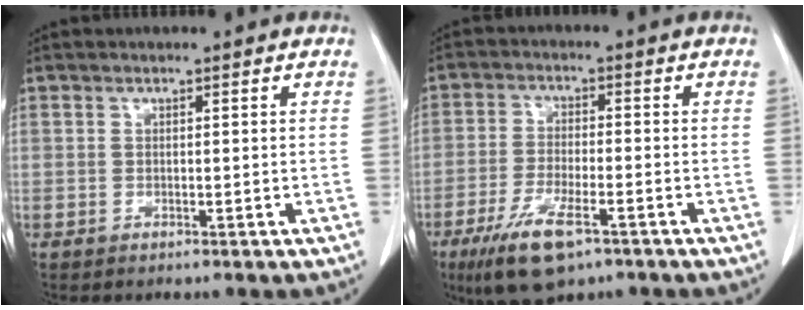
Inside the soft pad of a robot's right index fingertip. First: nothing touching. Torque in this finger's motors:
{"motor_torque": [0.93, -0.65, 0.49, 0.13]}